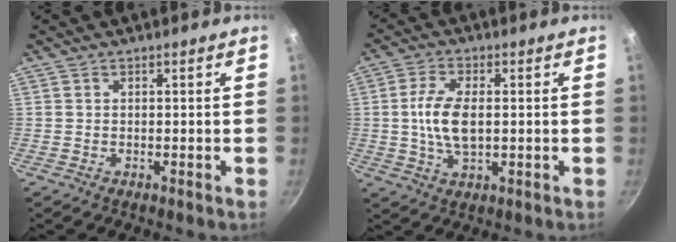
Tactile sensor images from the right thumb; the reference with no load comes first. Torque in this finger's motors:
{"motor_torque": [-0.70, 0.50, 0.98, -0.02, 0.15]}